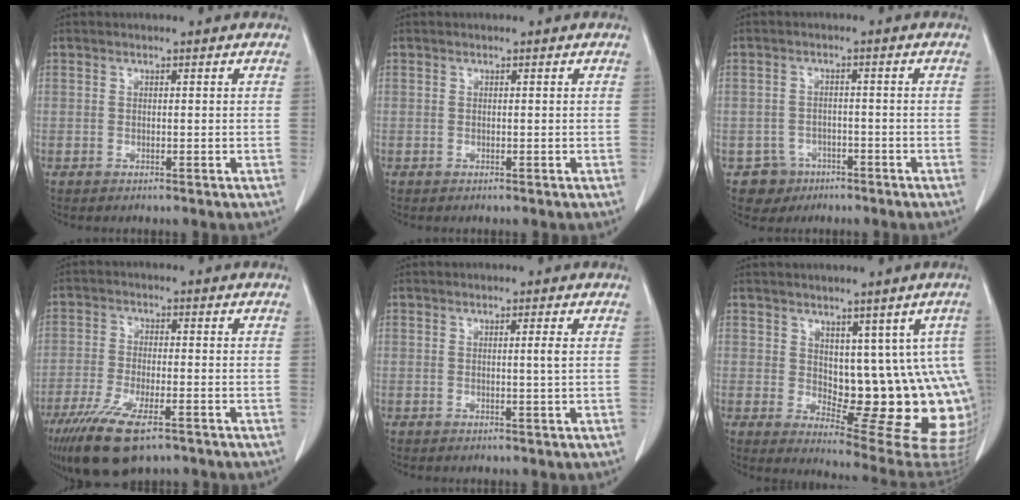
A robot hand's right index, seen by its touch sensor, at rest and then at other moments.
{"total": 0.0}
{"total": 4.1, "force": [-2.2, 3.4, -0.2], "torque": [0.009, 0.012, -0.029]}
{"total": 11.1, "force": [-7.2, 2.8, 8.0], "torque": [-0.143, -0.025, -0.115]}
{"total": 1.1, "force": [0.1, -0.4, 1.0], "torque": [-0.015, -0.001, 0.001]}
{"total": 13.8, "force": [1.4, 6.2, 12.2], "torque": [-0.126, 0.002, 0.034]}